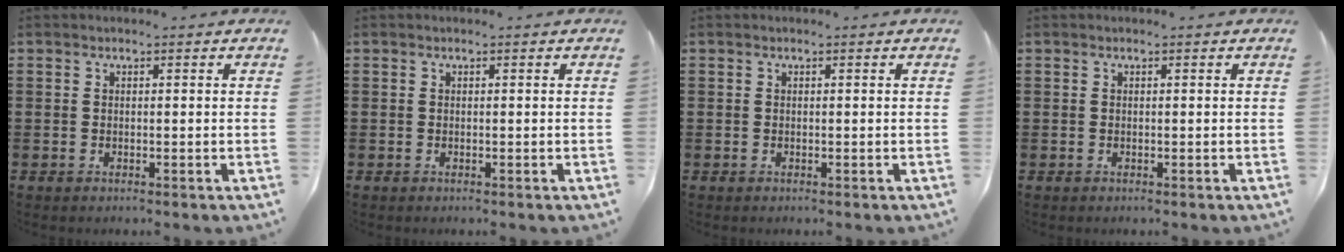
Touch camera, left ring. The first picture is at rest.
{"total": 0.0}
{"total": 0.0}
{"total": 0.0}